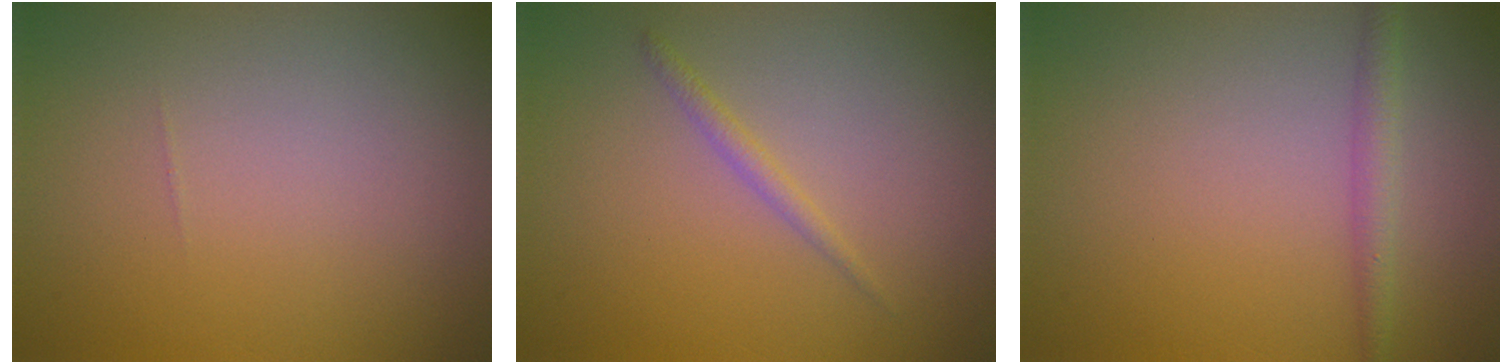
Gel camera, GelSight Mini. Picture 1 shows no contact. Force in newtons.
{"total": 1.0, "press": 1.0, "slide": 0.1}
{"total": 1.8, "press": 1.8, "slide": 0.1}